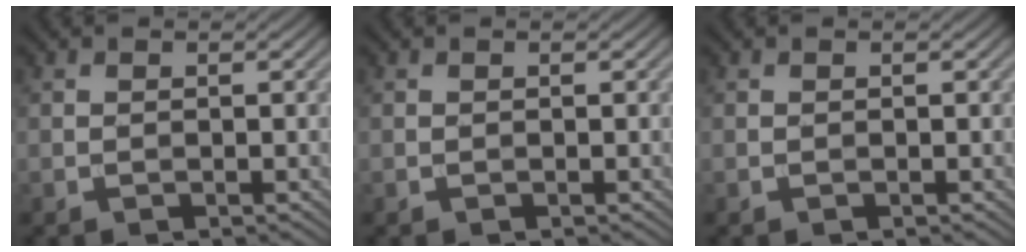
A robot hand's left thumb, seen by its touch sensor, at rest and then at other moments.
{"total": 0.0}
{"total": 0.0}